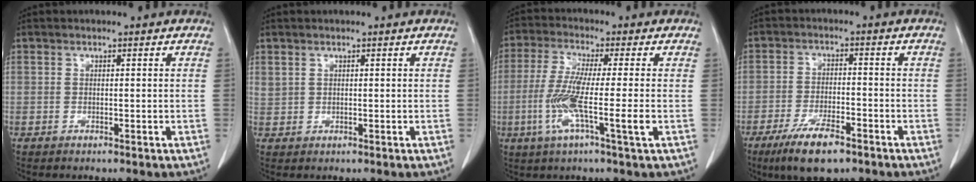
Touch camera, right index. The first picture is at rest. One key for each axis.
{"total": 1.3, "fx": 1.0, "fy": 0.8, "fz": 0.3, "tx": -0.006, "ty": 0.009, "tz": 0.023}
{"total": 9.9, "fx": -2.4, "fy": -0.4, "fz": 9.6, "tx": -0.189, "ty": -0.019, "tz": -0.052}
{"total": 8.5, "fx": -5.5, "fy": 2.3, "fz": 6.0, "tx": -0.113, "ty": -0.012, "tz": -0.094}